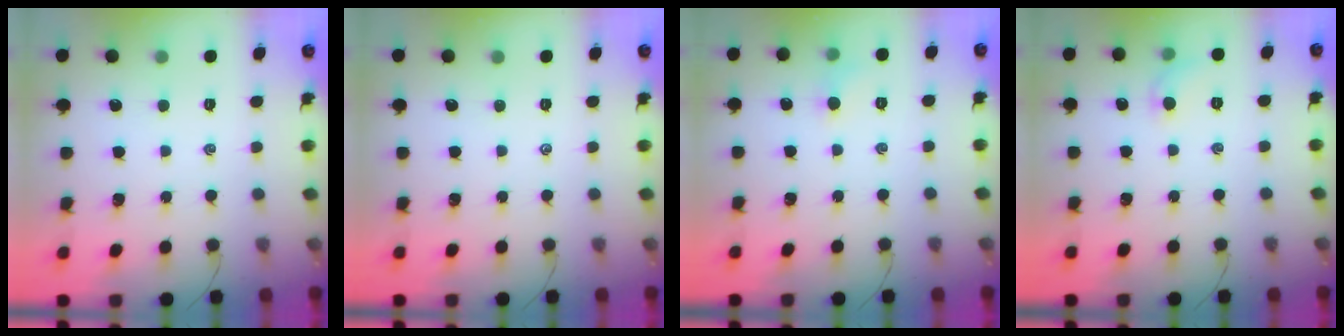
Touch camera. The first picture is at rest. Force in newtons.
{"total": 0.0}
{"total": 4.6, "press": 4.4, "slide": 1.6}
{"total": 5.9, "press": 5.7, "slide": 1.5}